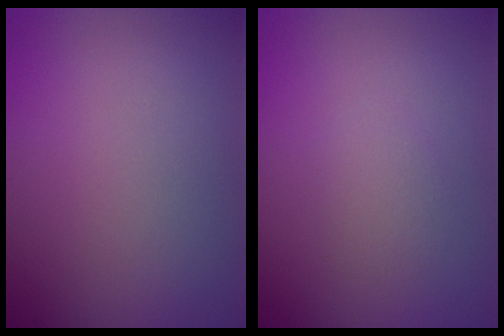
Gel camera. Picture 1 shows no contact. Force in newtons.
{"total": 1.2, "press": 1.2, "slide": 0.0}